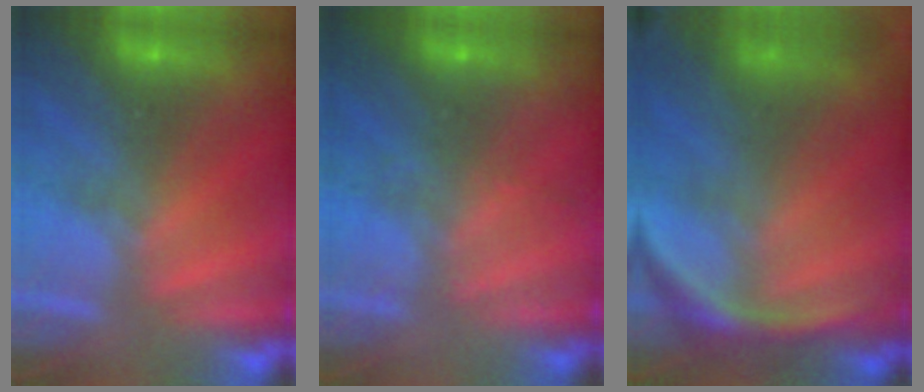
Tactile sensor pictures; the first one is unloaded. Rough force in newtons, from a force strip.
{"total": 2.0}
{"total": 11.3}